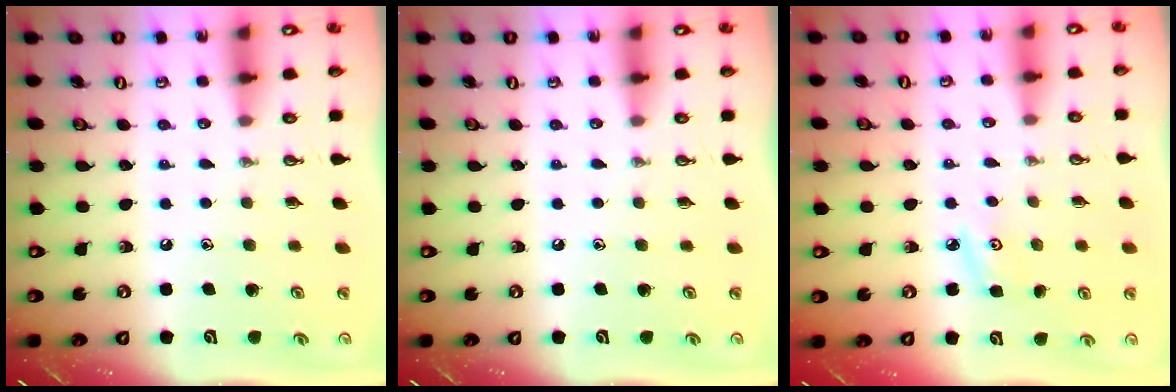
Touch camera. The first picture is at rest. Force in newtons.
{"total": 0.0}
{"total": 4.3, "press": 4.3, "slide": 0.5}